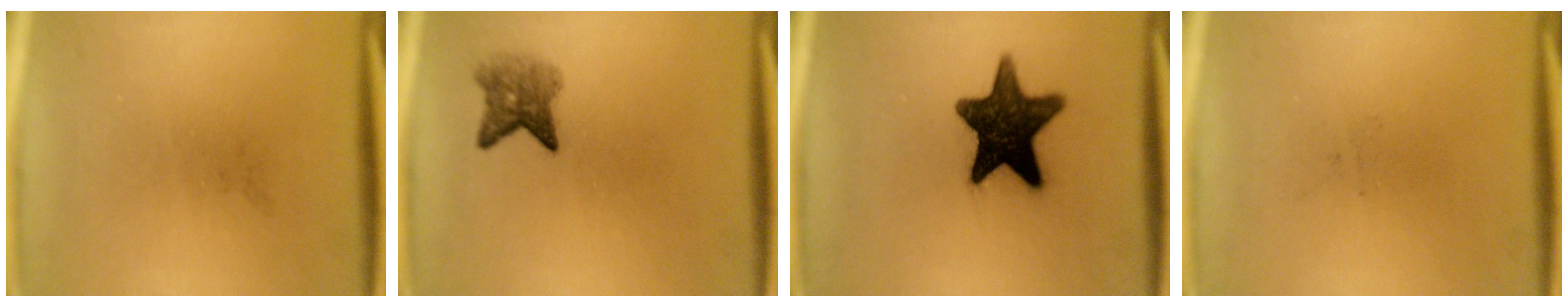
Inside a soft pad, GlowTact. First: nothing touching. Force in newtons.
{"total": 3.8}
{"total": 14.4}
{"total": 0.0}